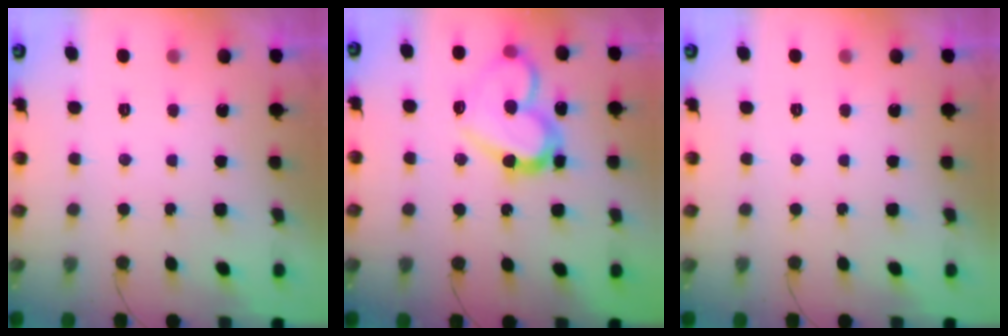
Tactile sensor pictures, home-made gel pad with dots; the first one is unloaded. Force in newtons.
{"total": 16.5, "press": 16.5, "slide": 1.1}
{"total": 0.0}